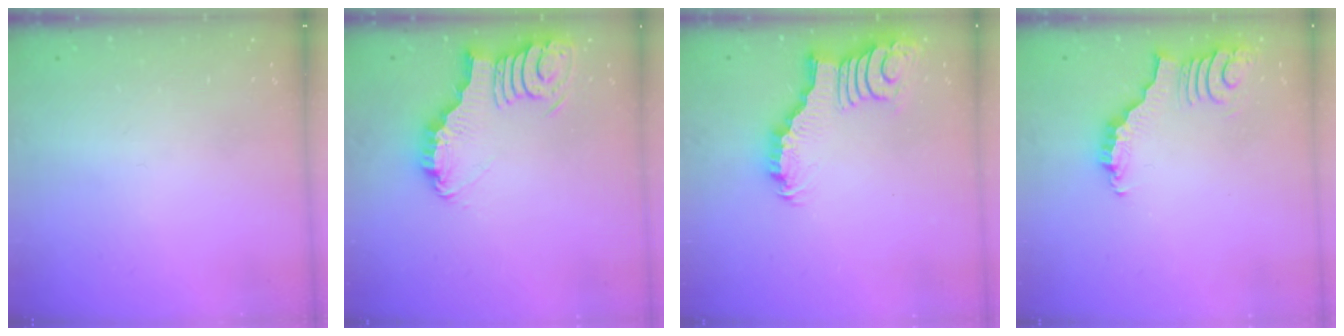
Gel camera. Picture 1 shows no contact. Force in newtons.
{"total": 4.5, "press": 4.5, "slide": 0.7}
{"total": 4.7, "press": 4.6, "slide": 0.4}
{"total": 3.9, "press": 3.8, "slide": 0.7}